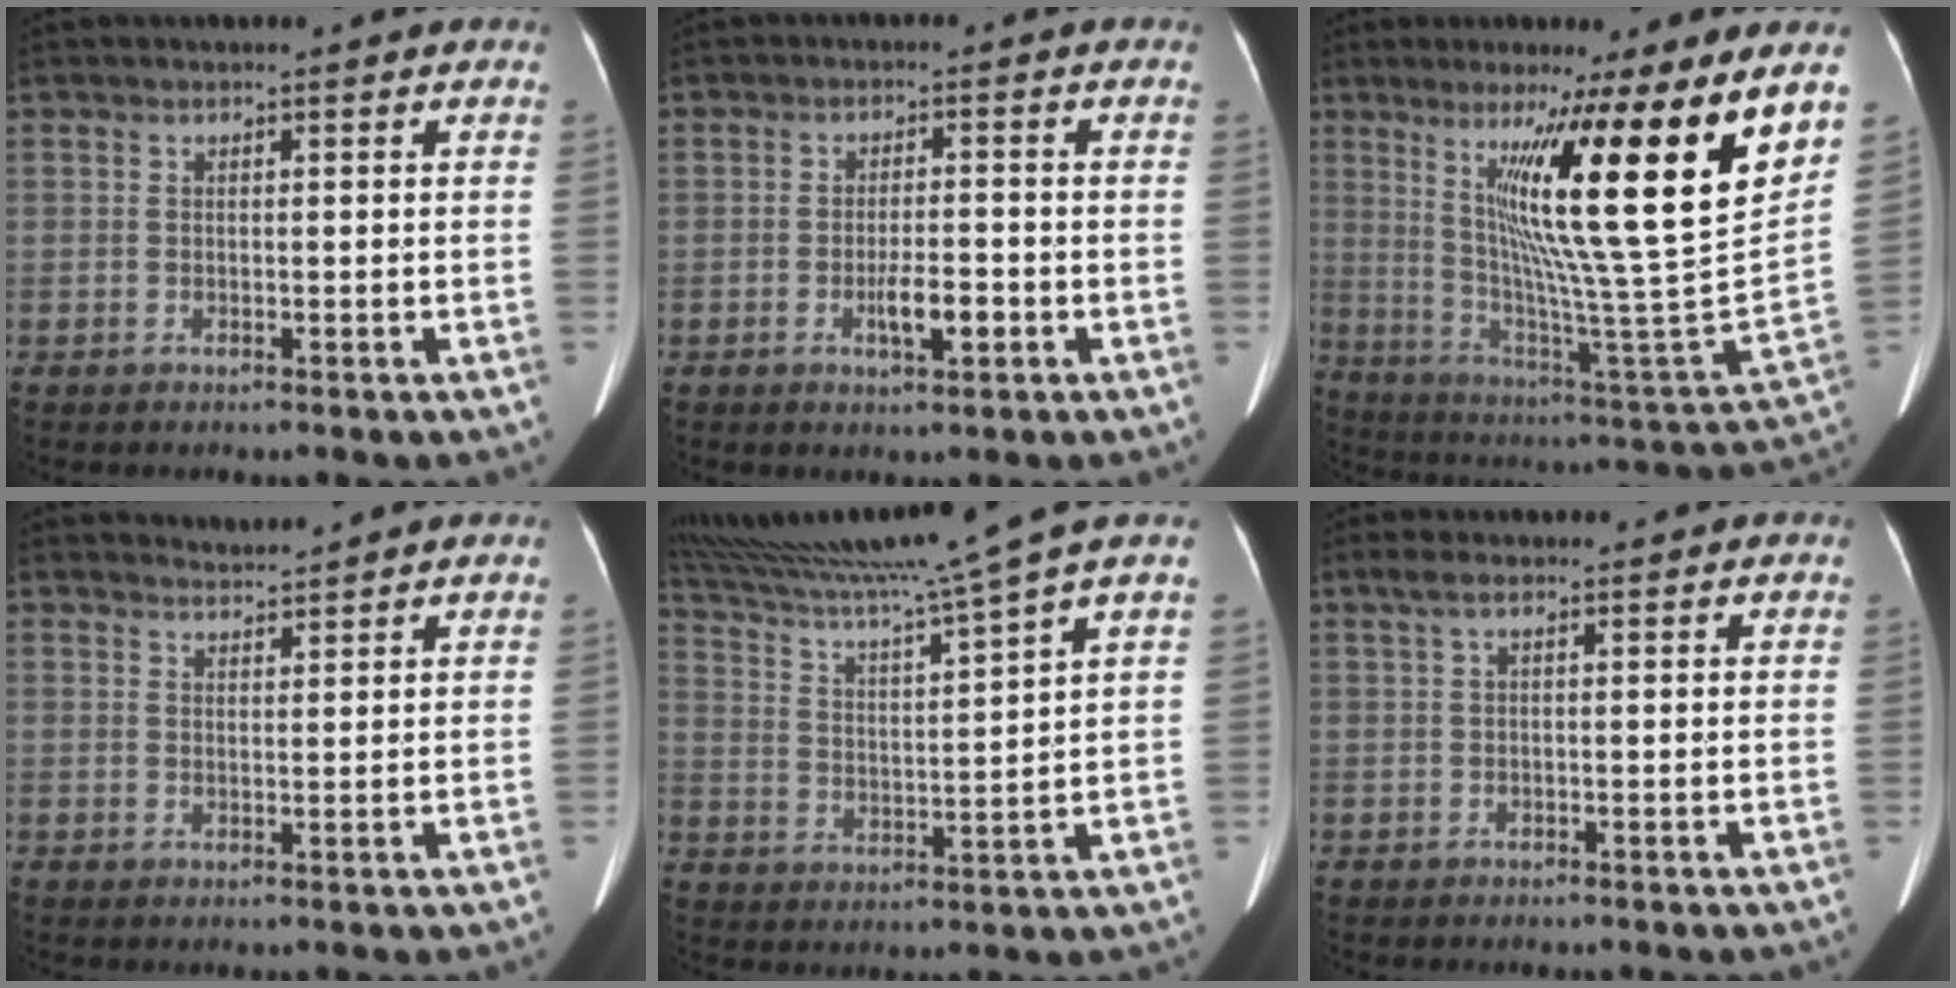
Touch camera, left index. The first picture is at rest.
{"total": 3.8, "force": [-1.6, 1.0, 3.4], "torque": [-0.061, 0.000, -0.026]}
{"total": 22.3, "force": [10.7, -2.4, 19.4], "torque": [-0.297, -0.036, 0.159]}
{"total": 1.9, "force": [1.8, -0.5, -0.5], "torque": [-0.003, -0.001, 0.037]}
{"total": 15.0, "force": [13.0, -3.6, 6.8], "torque": [-0.125, -0.033, 0.214]}
{"total": 1.5, "force": [0.7, 0.0, 1.2], "torque": [-0.040, 0.024, 0.018]}